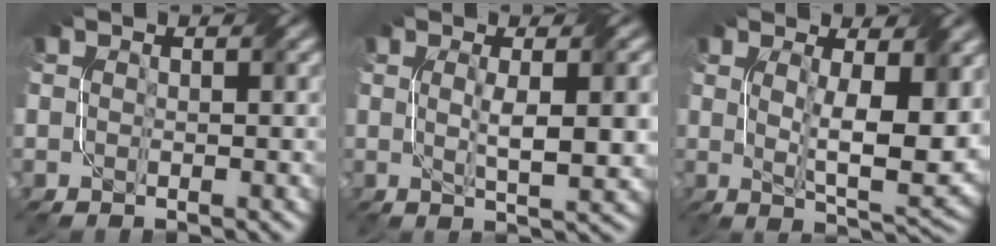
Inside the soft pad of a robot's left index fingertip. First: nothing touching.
{"total": 4.8, "force": [0.4, 1.0, 4.7], "torque": [-0.074, 0.003, 0.008]}
{"total": 8.2, "force": [1.3, 2.4, 7.7], "torque": [-0.130, -0.011, 0.027]}